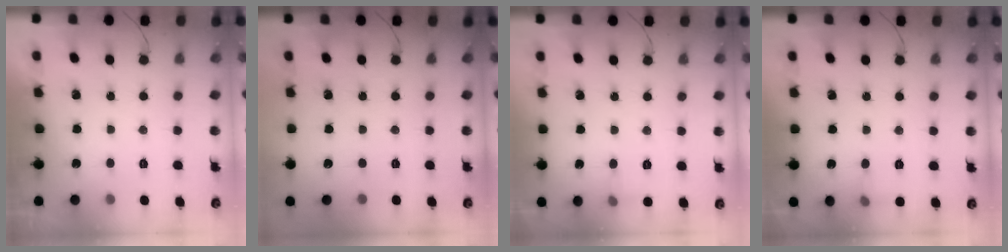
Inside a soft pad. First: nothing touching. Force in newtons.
{"total": 0.0}
{"total": 4.7, "press": 4.5, "slide": 1.3}
{"total": 6.0, "press": 5.7, "slide": 1.8}